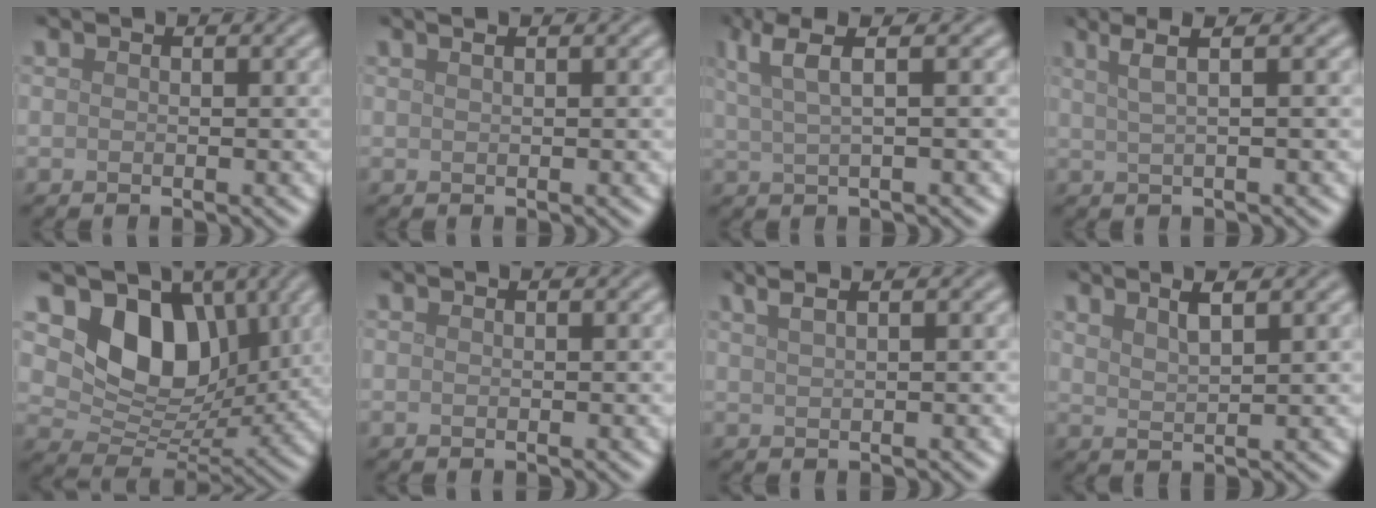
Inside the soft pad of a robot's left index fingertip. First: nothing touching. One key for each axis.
{"total": 1.6, "fx": 1.0, "fy": 0.7, "fz": 1.0, "tx": -0.003, "ty": 0.001, "tz": -0.002}
{"total": 4.1, "fx": 2.1, "fy": 0.9, "fz": 3.5, "tx": -0.062, "ty": 0.011, "tz": 0.038}
{"total": 3.4, "fx": 1.8, "fy": 0.9, "fz": 2.7, "tx": -0.036, "ty": 0.011, "tz": 0.013}
{"total": 8.6, "fx": 2.9, "fy": 6.1, "fz": 5.3, "tx": -0.081, "ty": -0.017, "tz": 0.047}
{"total": 0.0}
{"total": 4.0, "fx": 2.5, "fy": 1.8, "fz": 2.6, "tx": -0.021, "ty": 0.028, "tz": 0.013}
{"total": 2.6, "fx": 1.7, "fy": 0.6, "fz": 1.9, "tx": -0.027, "ty": 0.009, "tz": 0.028}